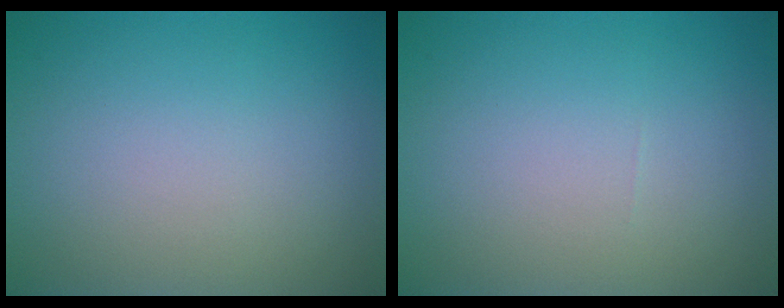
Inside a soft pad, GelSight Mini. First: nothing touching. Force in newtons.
{"total": 0.0}